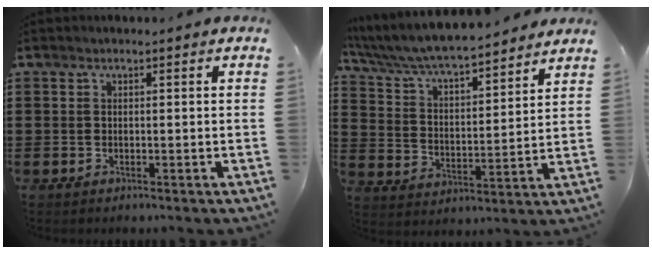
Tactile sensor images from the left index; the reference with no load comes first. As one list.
[{"total": 6.1, "force": [5.7, 0.4, 2.0], "torque": [-0.065, -0.039, 0.093]}]